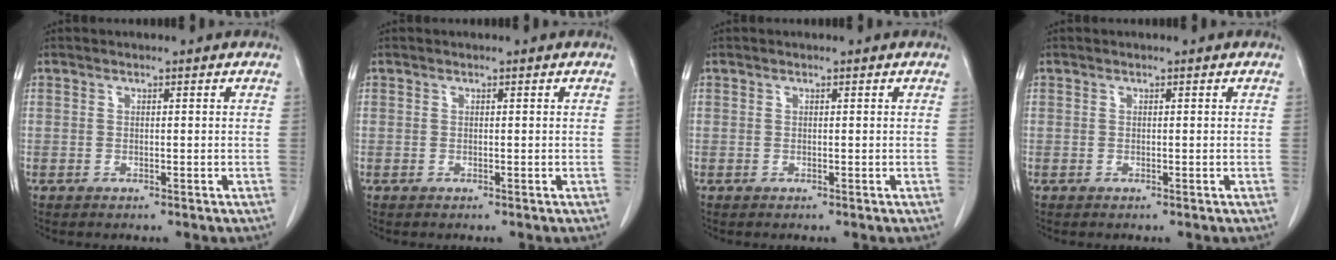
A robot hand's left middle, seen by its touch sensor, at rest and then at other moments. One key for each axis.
{"total": 0.0}
{"total": 0.0}
{"total": 0.0}